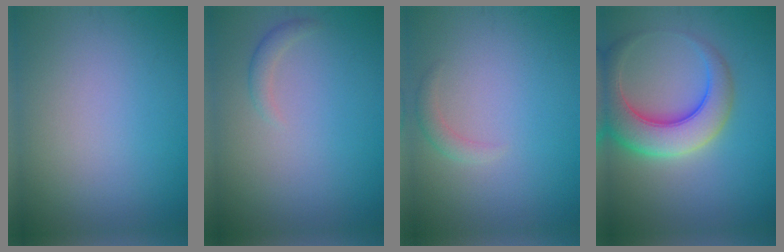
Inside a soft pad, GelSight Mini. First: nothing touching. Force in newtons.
{"total": 1.1, "press": 1.1, "slide": 0.1}
{"total": 1.2, "press": 1.2, "slide": 0.2}
{"total": 7.4, "press": 7.4, "slide": 0.3}